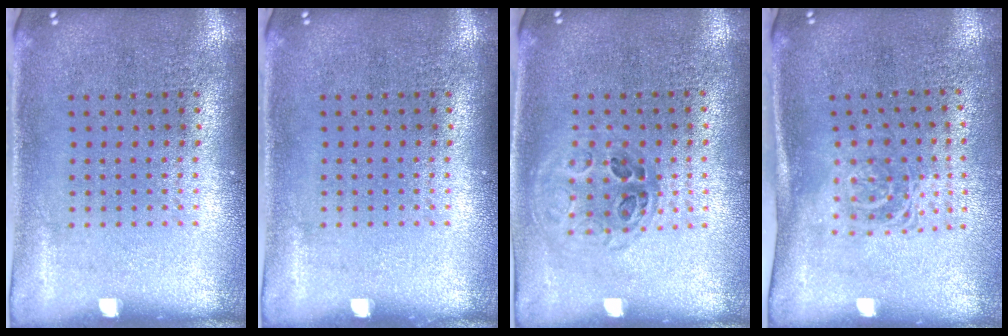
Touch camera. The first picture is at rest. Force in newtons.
{"total": 0.0}
{"total": 1.1, "press": 1.0, "slide": 0.4}
{"total": 1.6, "press": 1.1, "slide": 1.1}